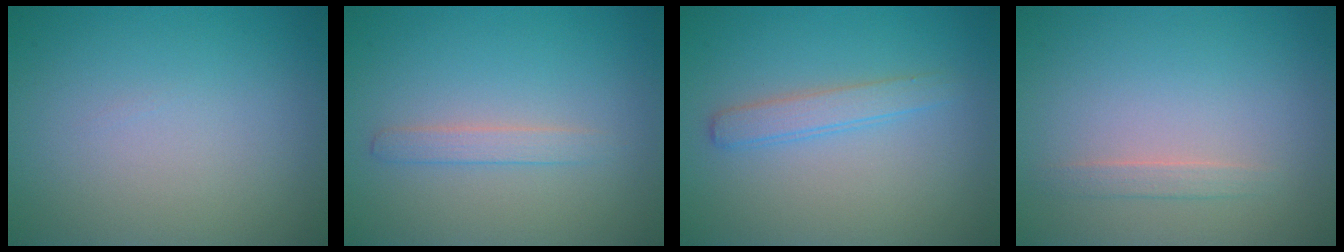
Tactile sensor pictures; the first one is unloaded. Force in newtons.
{"total": 1.4, "press": 1.4, "slide": 0.0}
{"total": 2.0, "press": 2.0, "slide": 0.0}
{"total": 1.1, "press": 1.1, "slide": 0.2}